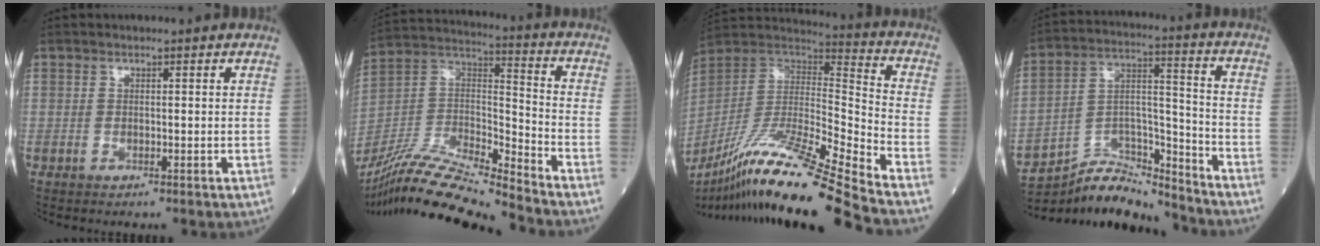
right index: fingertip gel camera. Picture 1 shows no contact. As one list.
[{"total": 19.0, "force": [-17.4, -0.4, 7.7], "torque": [-0.160, 0.012, -0.323]}, {"total": 25.2, "force": [-20.0, -1.9, 15.2], "torque": [-0.267, -0.042, -0.358]}, {"total": 14.3, "force": [-14.0, 1.5, 2.2], "torque": [-0.040, 0.039, -0.244]}]